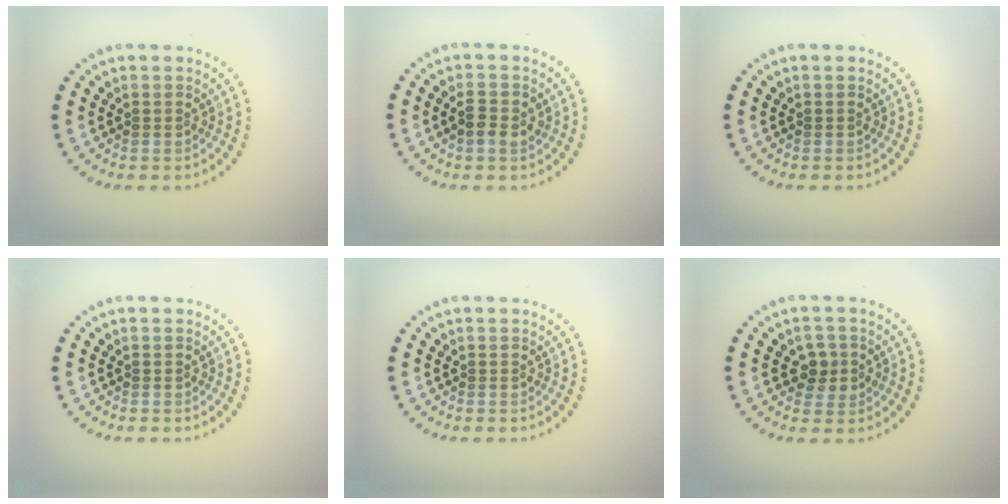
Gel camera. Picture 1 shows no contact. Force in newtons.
{"total": 2.1, "press": 2.1, "slide": 0.1}
{"total": 0.0}
{"total": 0.0}
{"total": 0.0}
{"total": 2.2, "press": 2.1, "slide": 0.7}